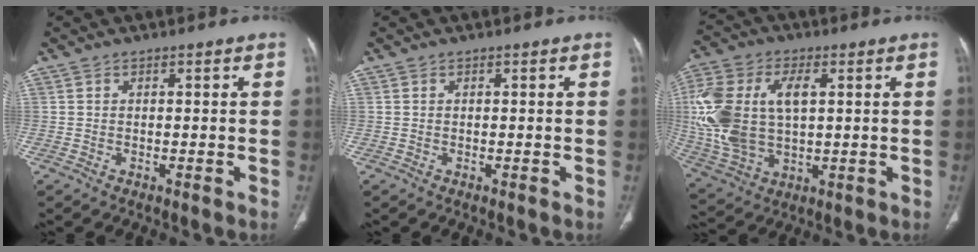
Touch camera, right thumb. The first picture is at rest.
{"total": 0.0}
{"total": 19.9, "force": [2.6, 11.7, 15.9], "torque": [-0.353, 0.003, 0.054]}